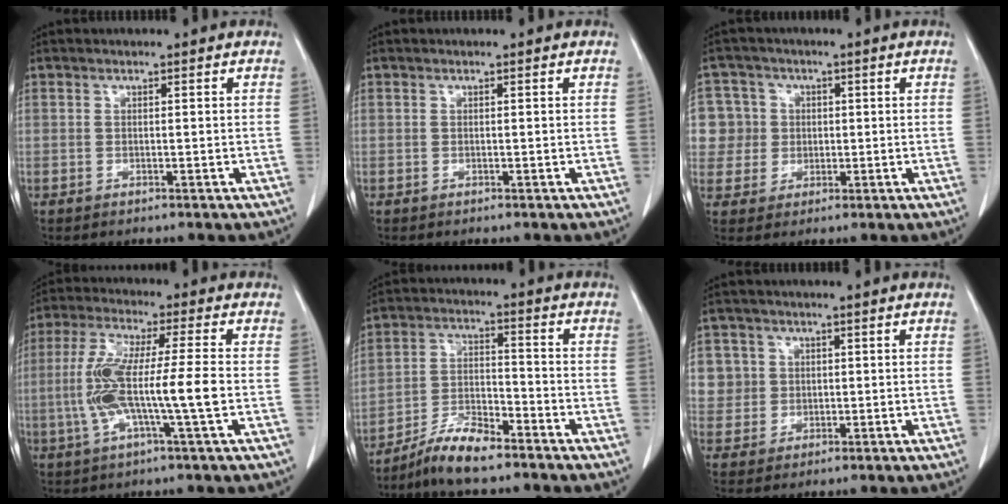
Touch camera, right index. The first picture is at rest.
{"total": 0.0}
{"total": 8.6, "force": [1.2, 8.4, 0.8], "torque": [-0.026, 0.036, 0.035]}
{"total": 11.5, "force": [-1.8, 0.3, 11.4], "torque": [-0.232, 0.006, -0.038]}
{"total": 7.6, "force": [-6.3, 1.3, 4.0], "torque": [-0.082, -0.009, -0.119]}
{"total": 5.3, "force": [1.3, 5.2, 0.0], "torque": [0.014, 0.013, 0.032]}